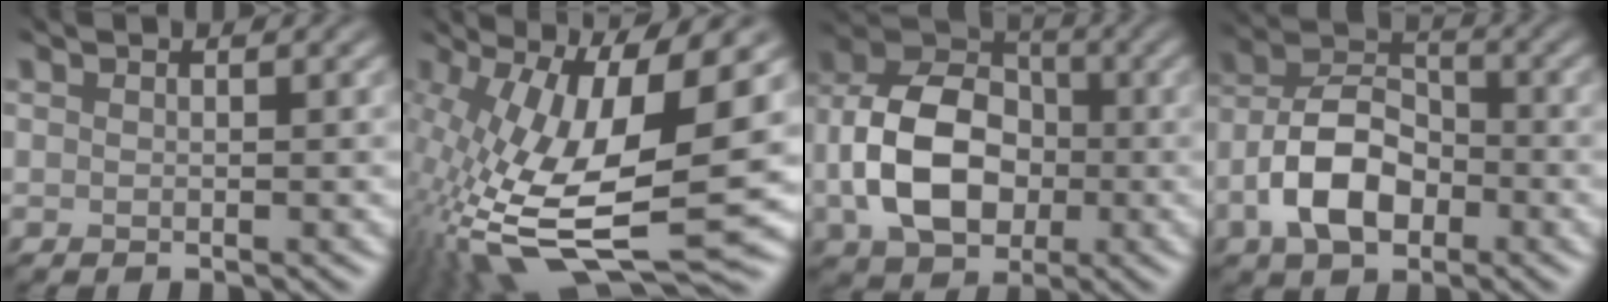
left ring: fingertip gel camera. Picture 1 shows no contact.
{"total": 14.9, "force": [-2.0, 4.9, 13.9], "torque": [-0.276, -0.017, -0.017]}
{"total": 8.4, "force": [-2.3, 6.1, 5.3], "torque": [-0.112, 0.000, -0.047]}
{"total": 6.3, "force": [-3.5, 3.7, 3.7], "torque": [-0.071, 0.001, -0.065]}